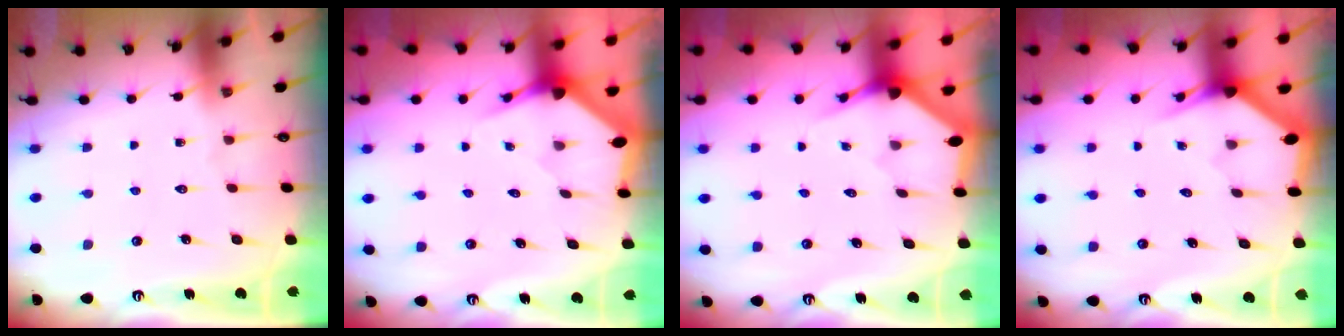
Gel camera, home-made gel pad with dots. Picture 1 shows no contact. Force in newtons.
{"total": 2.9, "press": 2.9, "slide": 0.2}
{"total": 2.9, "press": 2.9, "slide": 0.2}
{"total": 3.1, "press": 3.1, "slide": 0.1}